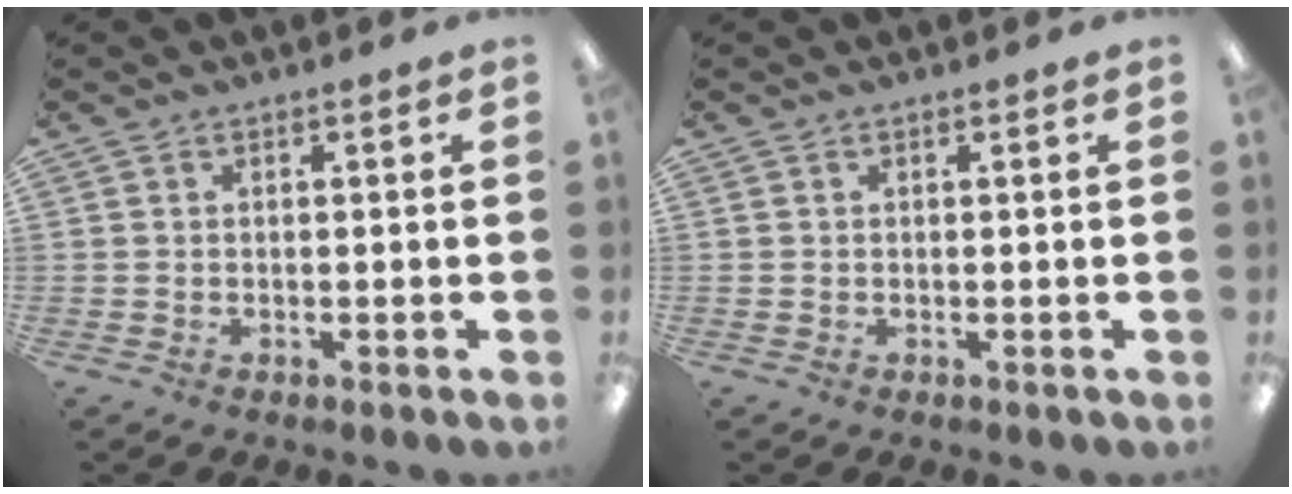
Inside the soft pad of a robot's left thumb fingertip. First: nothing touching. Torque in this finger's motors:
{"motor_torque": [0.00, 0.00, 0.00, 0.00, 0.00]}